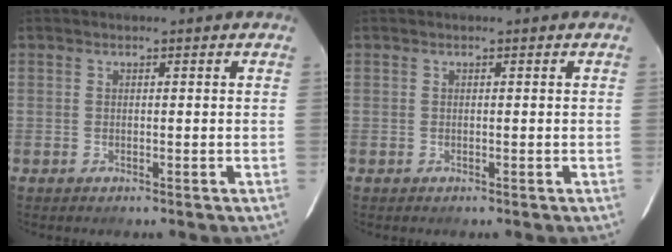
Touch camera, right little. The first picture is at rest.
{"total": 0.0}